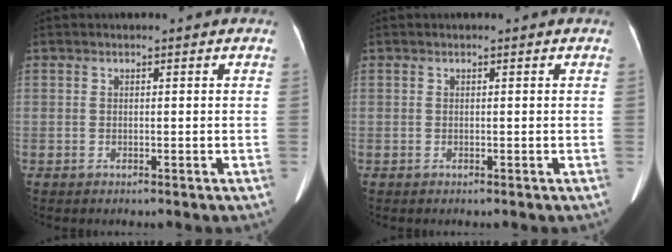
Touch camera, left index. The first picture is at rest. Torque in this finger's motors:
{"motor_torque": [0.15, 0.09, 0.02, 0.01]}